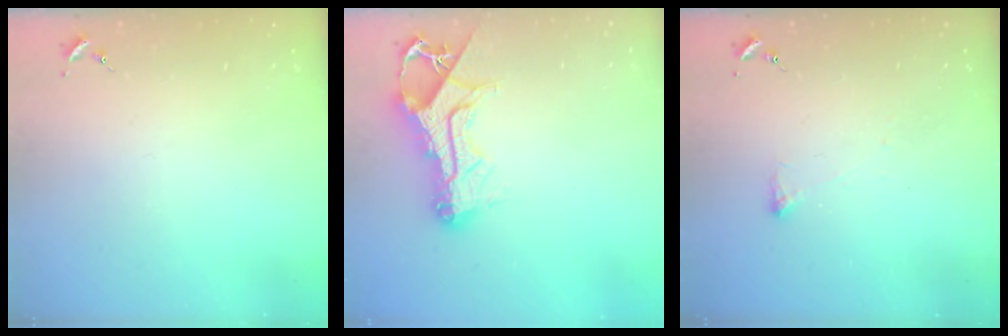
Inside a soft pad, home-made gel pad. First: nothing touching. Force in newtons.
{"total": 13.9, "press": 13.9, "slide": 1.4}
{"total": 3.1, "press": 3.1, "slide": 0.5}